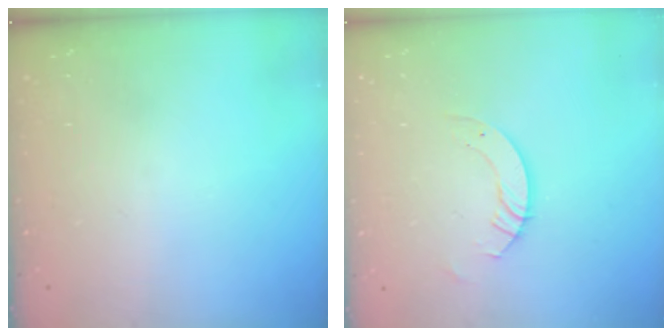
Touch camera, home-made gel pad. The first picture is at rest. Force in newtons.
{"total": 3.3, "press": 3.3, "slide": 0.2}